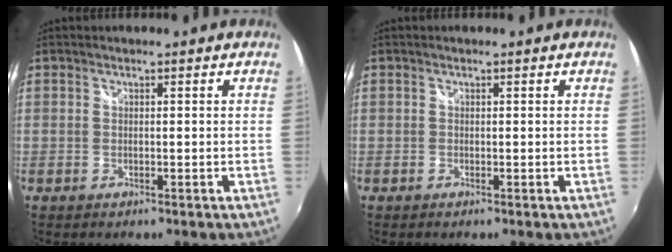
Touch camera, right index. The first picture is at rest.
{"total": 0.0}